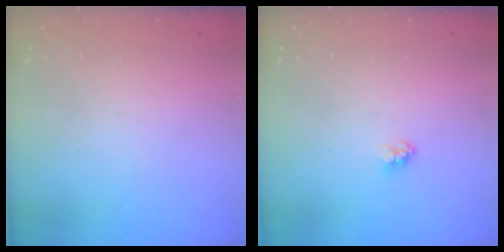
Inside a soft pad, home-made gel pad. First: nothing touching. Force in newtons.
{"total": 2.4, "press": 2.4, "slide": 0.1}